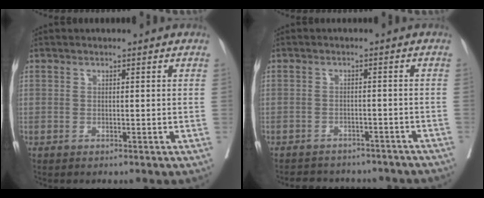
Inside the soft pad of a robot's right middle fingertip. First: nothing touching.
{"total": 12.2, "force": [-11.0, 4.2, 3.3], "torque": [-0.054, 0.008, -0.121]}